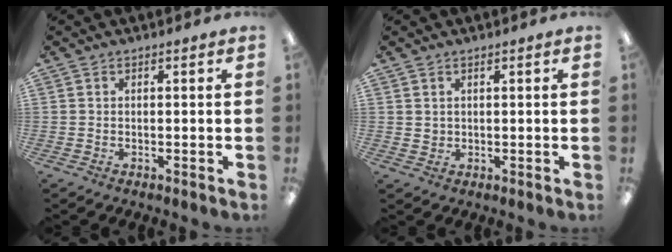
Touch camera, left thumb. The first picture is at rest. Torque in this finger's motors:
{"motor_torque": [-0.18, 0.10, -0.31, 0.28, 0.01]}